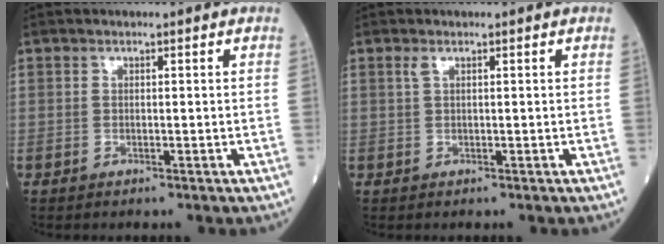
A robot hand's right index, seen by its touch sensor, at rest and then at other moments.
{"total": 0.8, "force": [0.4, 0.1, 0.6], "torque": [-0.021, 0.007, 0.008]}